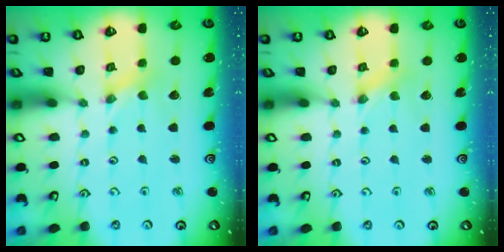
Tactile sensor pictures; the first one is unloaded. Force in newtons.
{"total": 0.0}